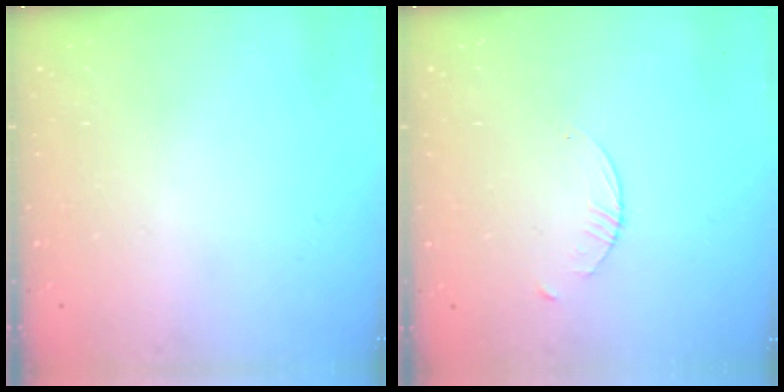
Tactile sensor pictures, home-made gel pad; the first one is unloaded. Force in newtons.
{"total": 1.5, "press": 1.5, "slide": 0.2}